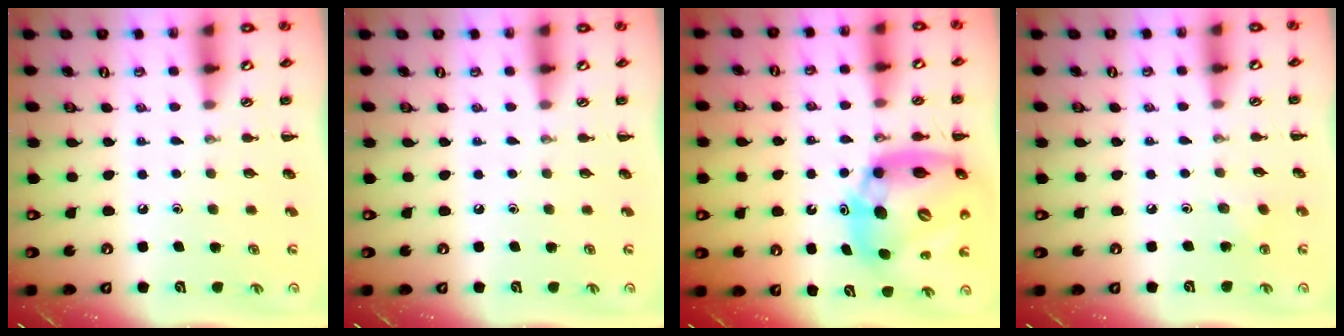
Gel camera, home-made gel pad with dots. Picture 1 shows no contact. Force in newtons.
{"total": 0.0}
{"total": 17.5, "press": 16.7, "slide": 5.2}
{"total": 2.6, "press": 2.5, "slide": 0.9}